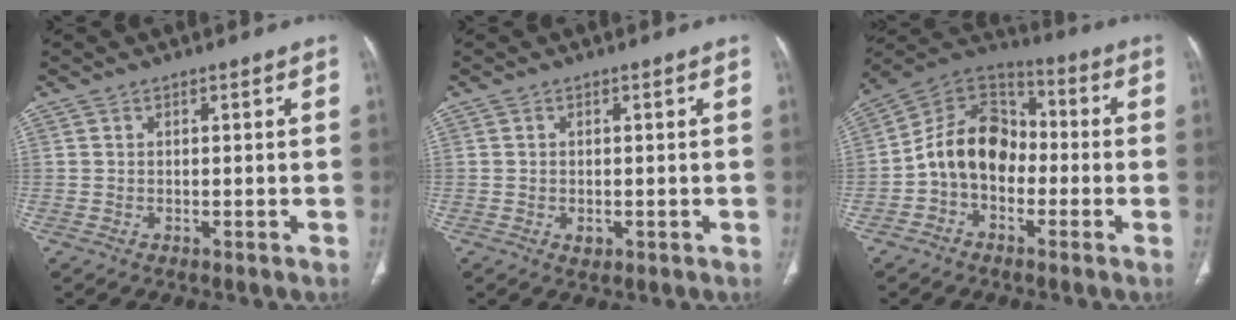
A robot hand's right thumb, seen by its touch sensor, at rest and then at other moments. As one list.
[{"total": 1.4, "force": [-0.4, 1.1, 0.9], "torque": [-0.010, -0.001, -0.001]}, {"total": 13.1, "force": [-2.4, 9.9, 8.3], "torque": [-0.121, 0.051, -0.058]}]